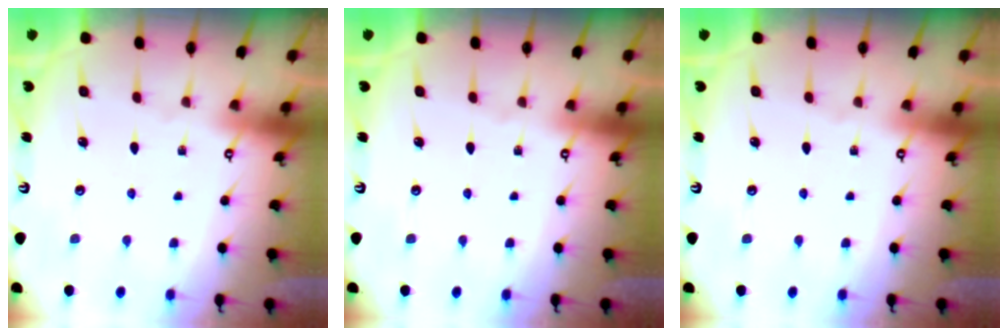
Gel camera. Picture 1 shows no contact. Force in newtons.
{"total": 0.0}
{"total": 0.0}